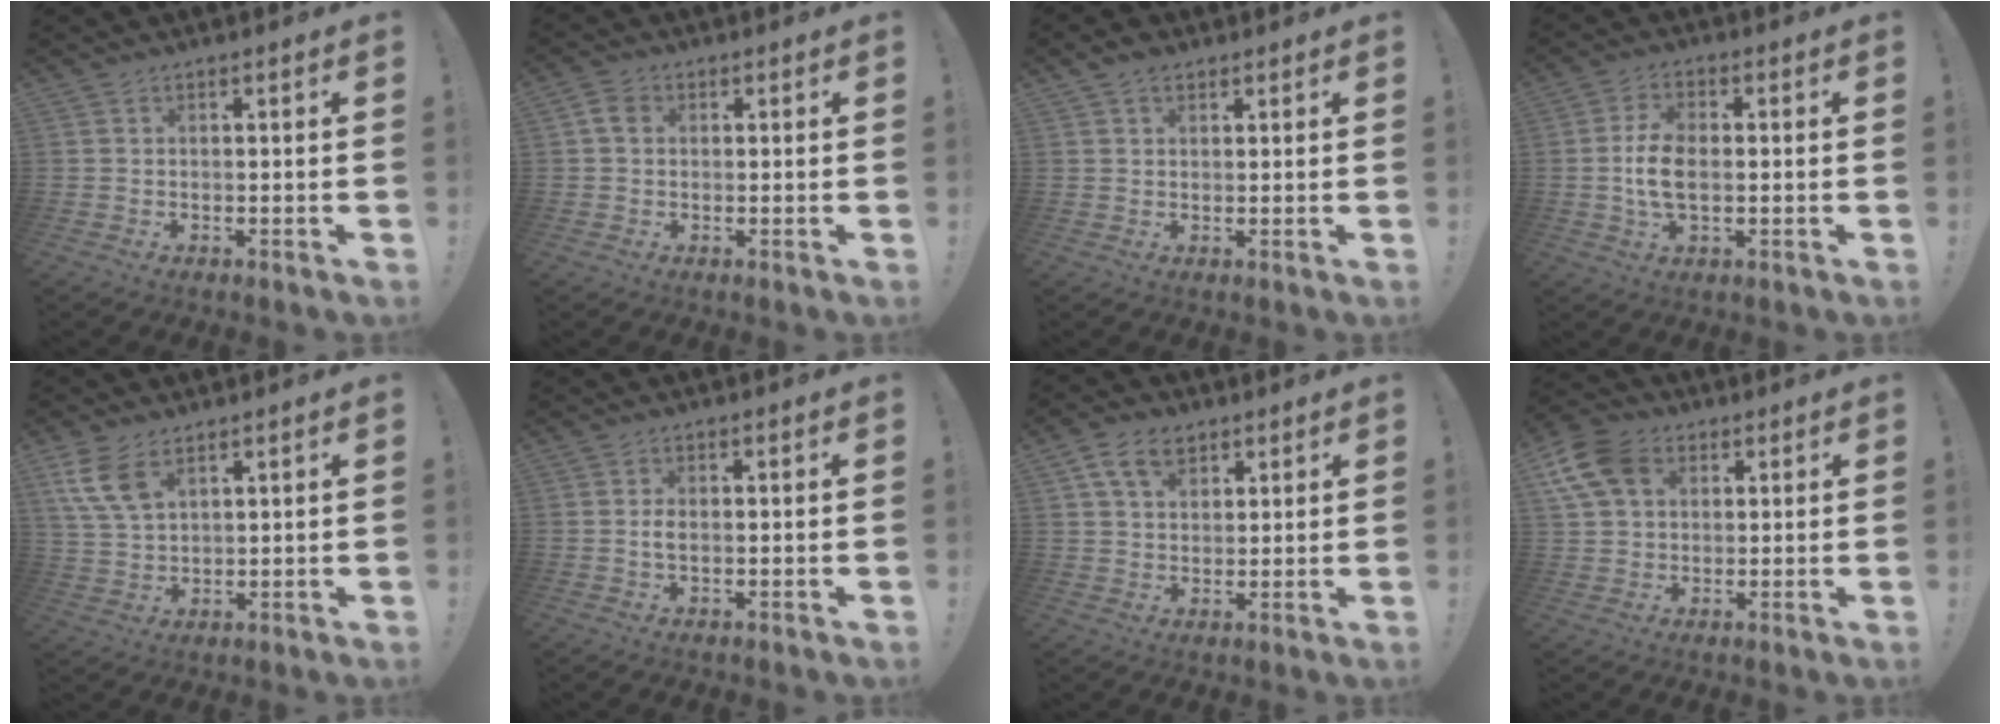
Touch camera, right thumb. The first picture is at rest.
{"total": 4.1, "force": [1.0, 3.2, 2.4], "torque": [-0.034, 0.005, 0.019]}
{"total": 3.5, "force": [2.2, 2.2, 1.6], "torque": [-0.020, -0.007, 0.041]}
{"total": 8.4, "force": [-0.5, 4.9, 6.8], "torque": [-0.119, -0.004, -0.013]}
{"total": 8.8, "force": [4.8, 4.8, 5.6], "torque": [-0.113, -0.018, 0.092]}
{"total": 2.1, "force": [-0.2, 1.0, 1.8], "torque": [-0.034, -0.002, -0.008]}
{"total": 8.9, "force": [4.7, 6.0, 4.6], "torque": [-0.073, -0.007, 0.091]}
{"total": 12.0, "force": [4.5, 8.8, 6.8], "torque": [-0.131, -0.007, 0.091]}